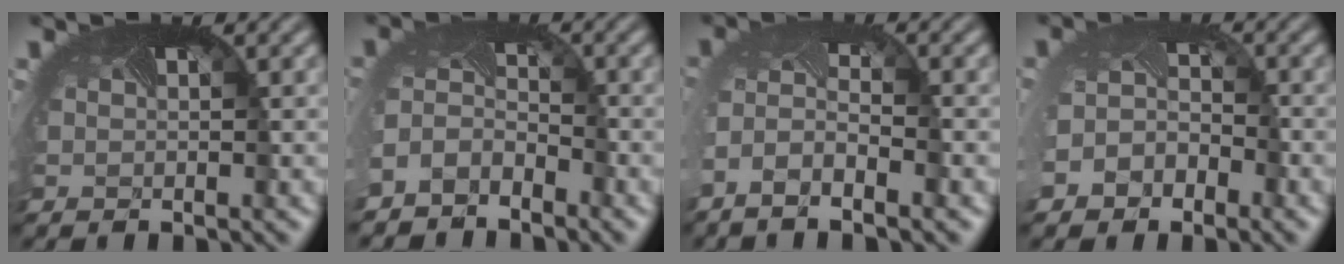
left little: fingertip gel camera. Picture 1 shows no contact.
{"total": 3.9, "force": [-3.4, 1.9, 0.5], "torque": [-0.021, -0.013, -0.073]}
{"total": 4.4, "force": [-3.1, 1.2, 2.8], "torque": [-0.068, -0.013, -0.061]}
{"total": 4.0, "force": [-2.3, 2.8, 1.6], "torque": [-0.024, -0.007, -0.038]}